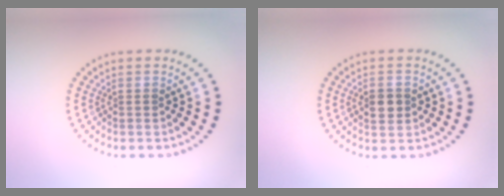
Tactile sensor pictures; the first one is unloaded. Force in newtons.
{"total": 2.7, "press": 2.7, "slide": 0.1}